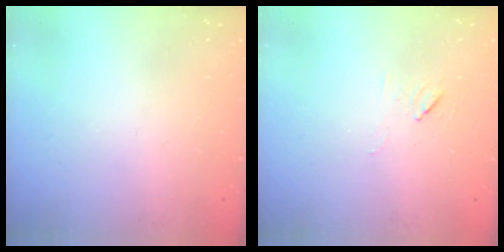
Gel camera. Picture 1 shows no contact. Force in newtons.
{"total": 5.4, "press": 5.3, "slide": 1.0}